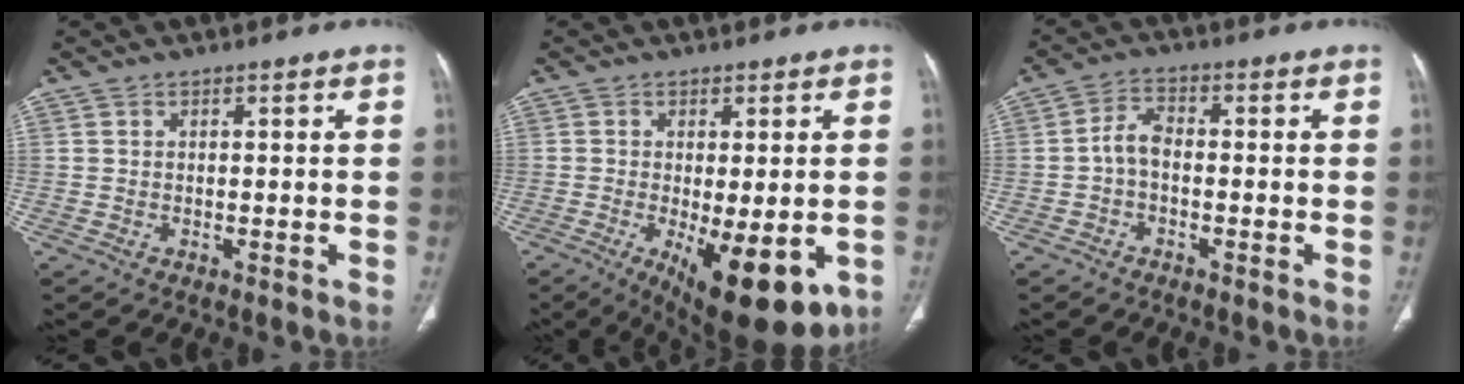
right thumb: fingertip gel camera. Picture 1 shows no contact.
{"total": 14.5, "force": [-4.9, 5.4, 12.5], "torque": [-0.158, -0.019, -0.054]}
{"total": 4.0, "force": [-1.0, 2.3, 3.1], "torque": [-0.055, 0.019, -0.028]}